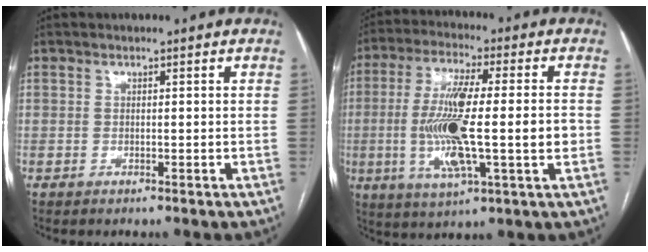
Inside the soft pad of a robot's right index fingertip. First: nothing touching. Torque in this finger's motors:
{"motor_torque": [0.78, -0.18, 0.61, 0.21]}